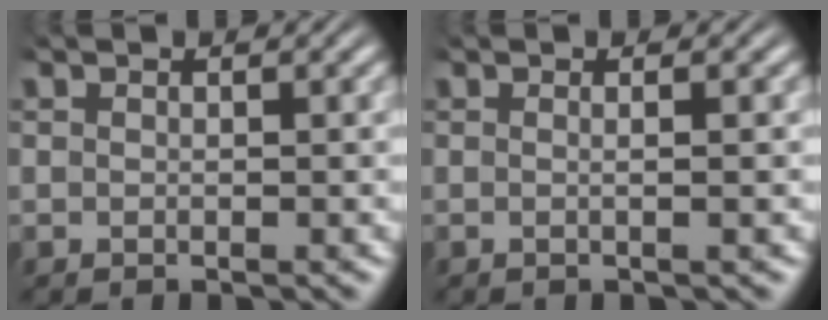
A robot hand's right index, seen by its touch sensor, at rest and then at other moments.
{"total": 1.3, "force": [-0.1, -0.4, 1.2], "torque": [-0.023, 0.001, -0.006]}